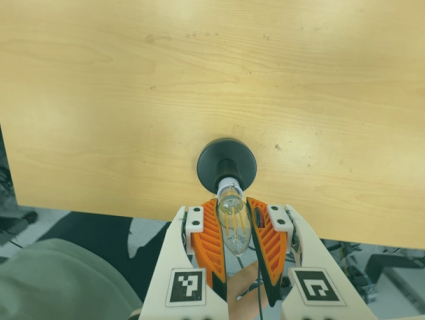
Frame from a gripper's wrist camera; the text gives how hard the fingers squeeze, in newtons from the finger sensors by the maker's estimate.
{"total": 19.6, "left": 19.9, "right": 19.4}